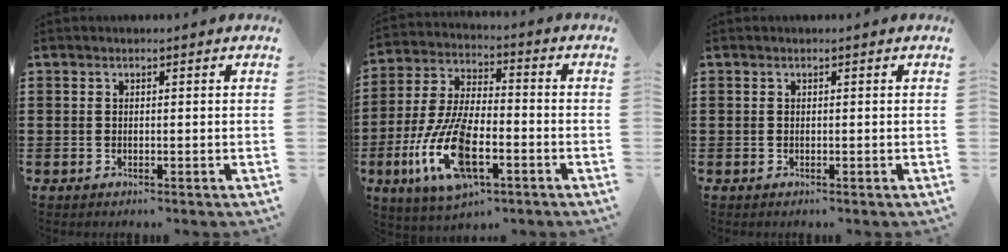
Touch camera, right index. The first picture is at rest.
{"total": 13.6, "force": [-5.5, 5.6, 11.1], "torque": [-0.257, -0.008, -0.106]}
{"total": 0.0}